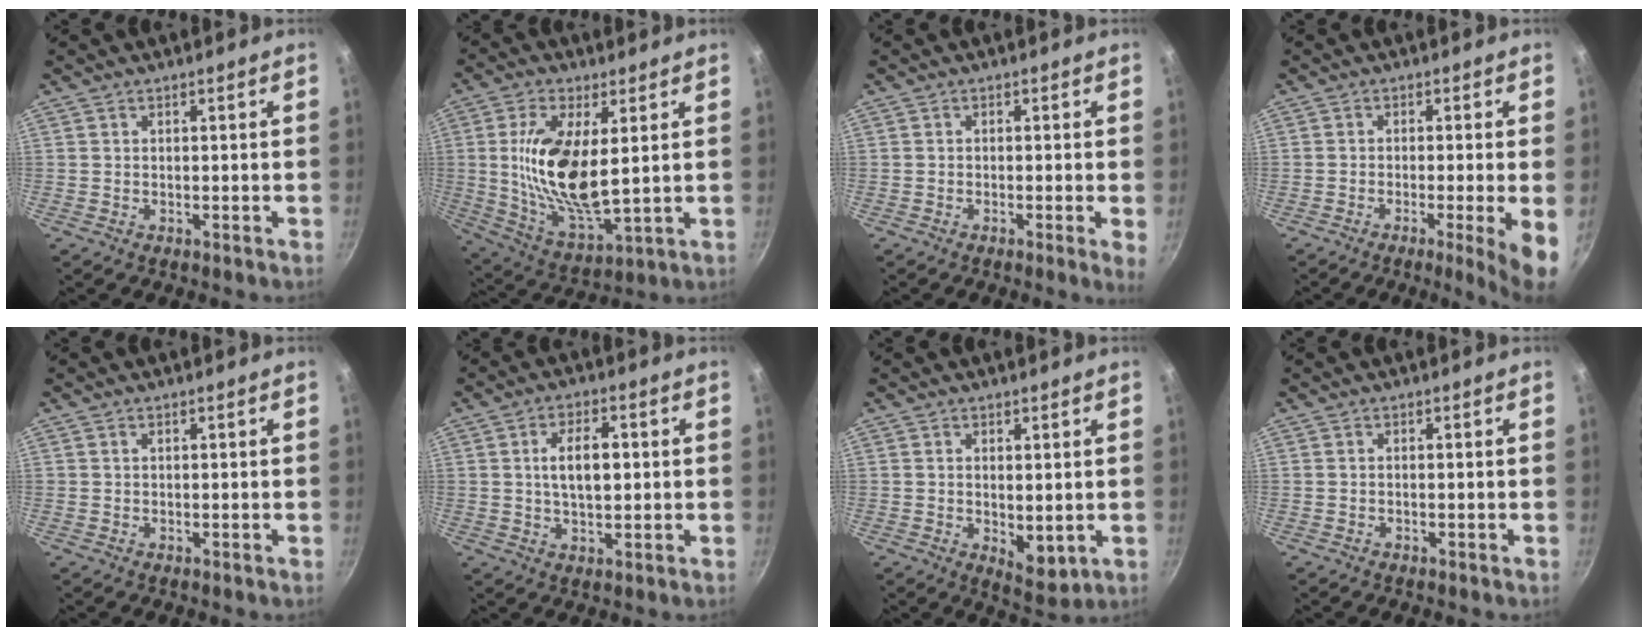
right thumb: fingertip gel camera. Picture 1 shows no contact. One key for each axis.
{"total": 16.1, "fx": 2.5, "fy": 6.8, "fz": 14.4, "tx": -0.277, "ty": -0.022, "tz": 0.052}
{"total": 2.3, "fx": -0.4, "fy": 0.1, "fz": 2.3, "tx": -0.034, "ty": -0.006, "tz": -0.011}
{"total": 6.7, "fx": -1.7, "fy": 0.3, "fz": 6.5, "tx": -0.092, "ty": -0.003, "tz": -0.027}
{"total": 0.0}
{"total": 7.4, "fx": 0.8, "fy": 3.8, "fz": 6.4, "tx": -0.096, "ty": 0.007, "tz": 0.013}
{"total": 5.6, "fx": 0.0, "fy": 2.8, "fz": 4.9, "tx": -0.064, "ty": -0.019, "tz": 0.007}
{"total": 0.0}